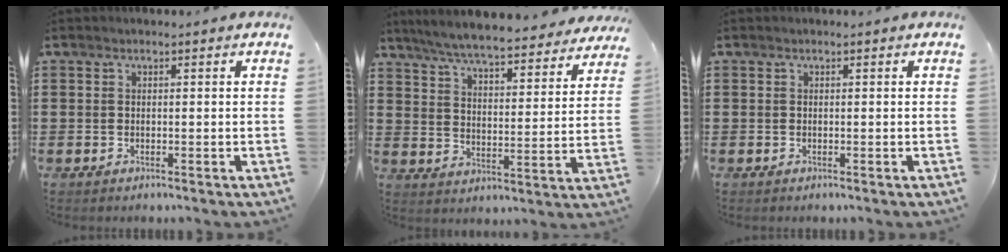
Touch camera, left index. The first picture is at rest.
{"total": 6.7, "force": [6.3, -0.1, 2.1], "torque": [-0.070, -0.042, 0.109]}
{"total": 0.0}